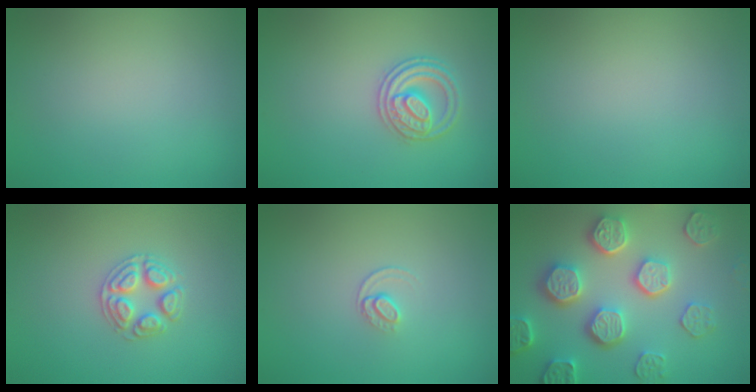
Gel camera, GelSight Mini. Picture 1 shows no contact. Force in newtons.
{"total": 2.7, "press": 2.6, "slide": 0.3}
{"total": 0.0}
{"total": 2.6, "press": 2.6, "slide": 0.2}
{"total": 1.0, "press": 0.6, "slide": 0.8}
{"total": 6.6, "press": 5.8, "slide": 3.1}